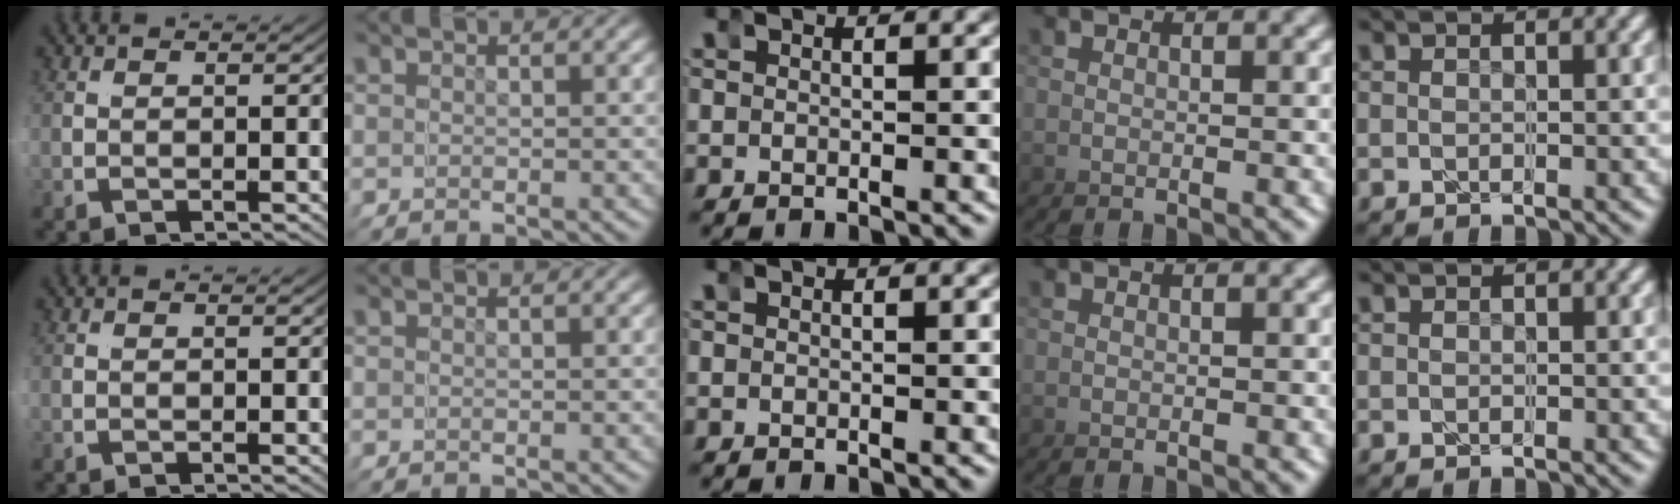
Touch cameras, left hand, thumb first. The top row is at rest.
{}